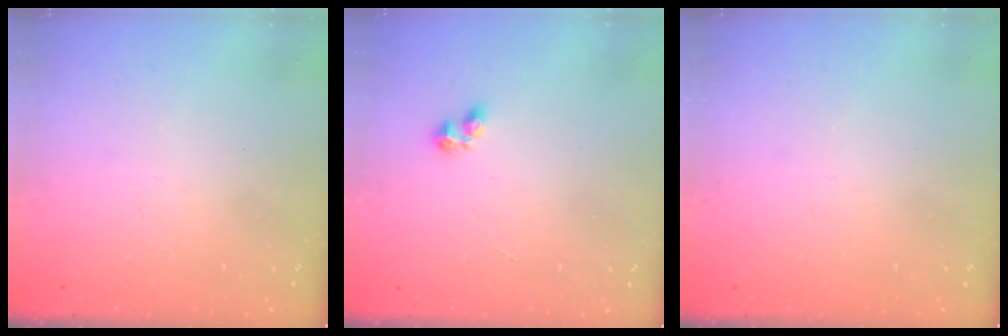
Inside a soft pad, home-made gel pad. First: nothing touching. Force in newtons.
{"total": 2.2, "press": 2.1, "slide": 0.7}
{"total": 0.0}